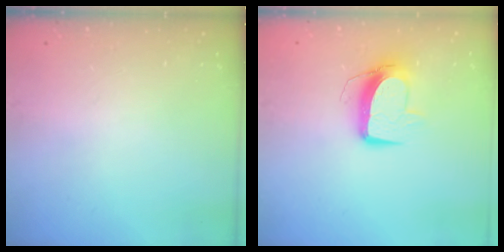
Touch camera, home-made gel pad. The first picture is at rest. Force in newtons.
{"total": 10.9, "press": 10.9, "slide": 0.7}